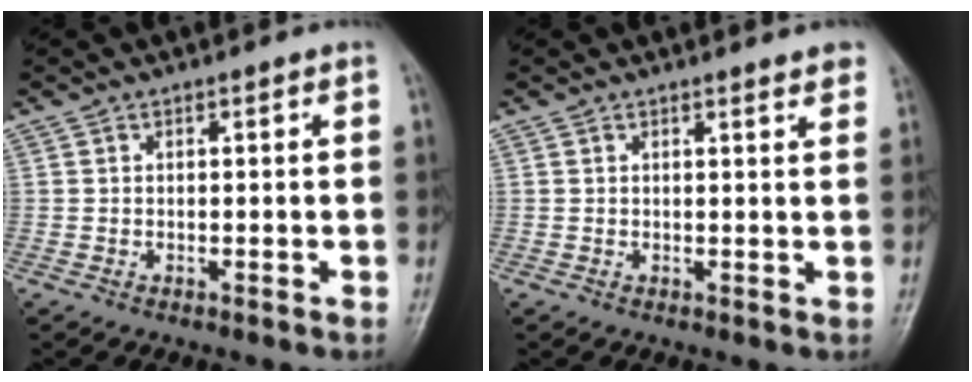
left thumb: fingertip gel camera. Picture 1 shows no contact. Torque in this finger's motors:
{"motor_torque": [0.23, 0.31, 0.44, -0.22, -0.02]}